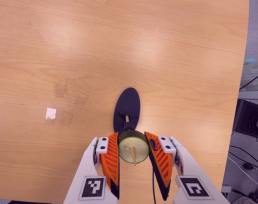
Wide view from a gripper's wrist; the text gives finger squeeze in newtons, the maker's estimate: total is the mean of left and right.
{"total": 10.2, "left": 9.1, "right": 11.2}